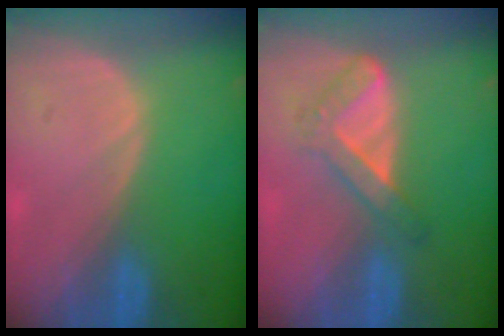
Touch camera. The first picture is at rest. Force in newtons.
{"total": 5.4, "press": 4.7, "slide": 2.7}